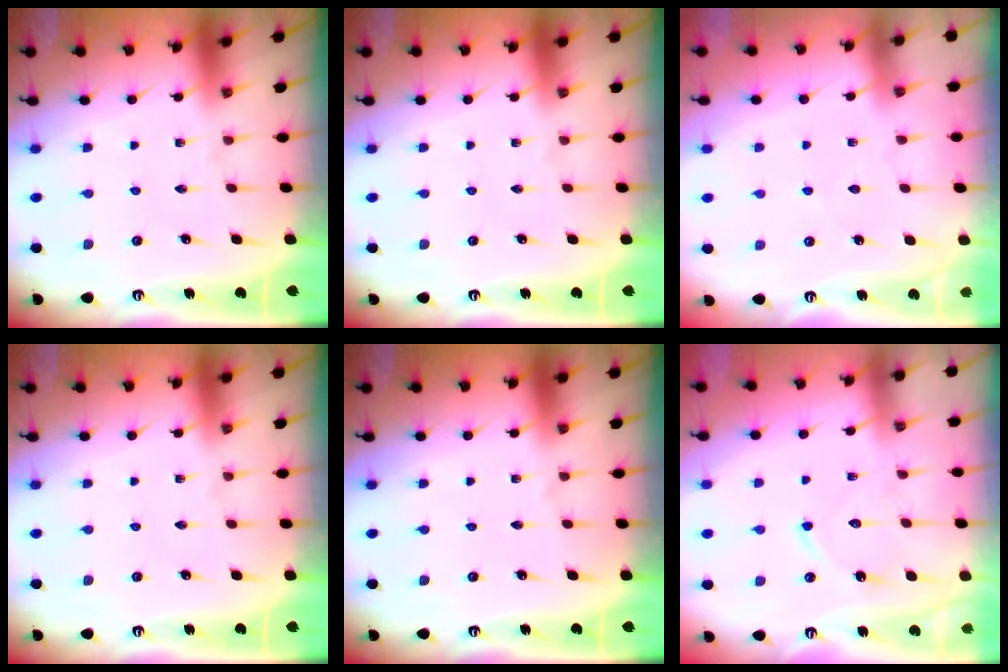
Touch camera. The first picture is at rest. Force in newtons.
{"total": 0.0}
{"total": 2.1, "press": 2.1, "slide": 0.3}
{"total": 0.0}
{"total": 0.0}
{"total": 8.4, "press": 8.3, "slide": 0.5}